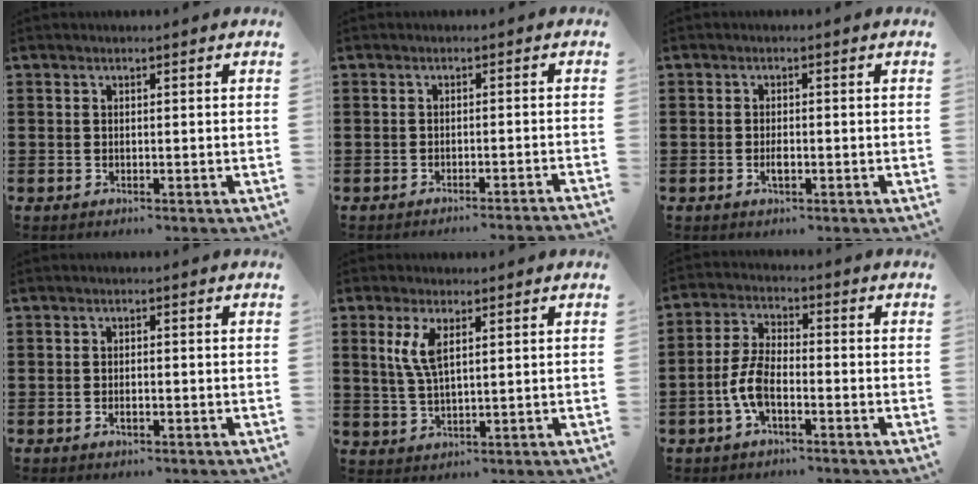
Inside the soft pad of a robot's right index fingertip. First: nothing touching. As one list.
[{"total": 1.8, "force": [-1.7, -0.5, 0.4], "torque": [-0.006, 0.000, -0.034]}, {"total": 1.7, "force": [-0.5, 0.7, 1.5], "torque": [-0.028, 0.002, -0.008]}, {"total": 1.0, "force": [-0.3, 0.4, 0.9], "torque": [-0.018, -0.002, -0.005]}, {"total": 5.0, "force": [1.8, 1.7, 4.4], "torque": [-0.101, 0.003, 0.027]}, {"total": 6.3, "force": [-2.4, 2.9, 5.1], "torque": [-0.127, -0.002, -0.054]}]